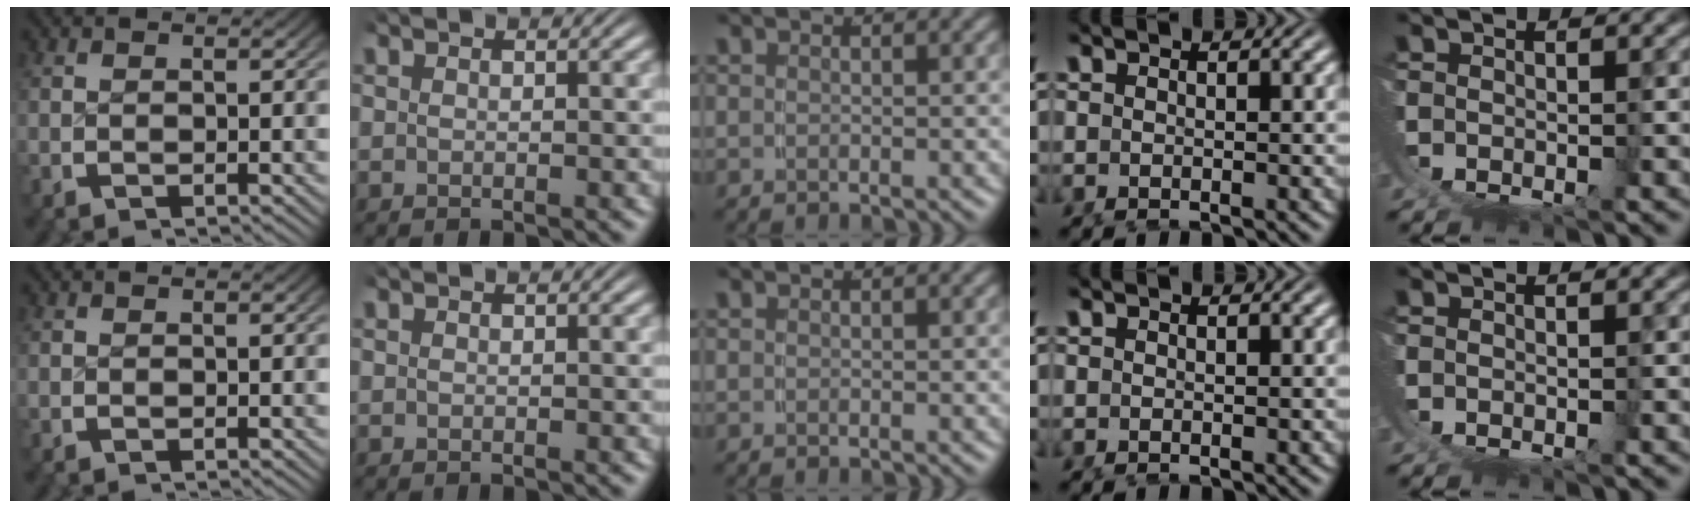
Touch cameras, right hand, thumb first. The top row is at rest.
{}